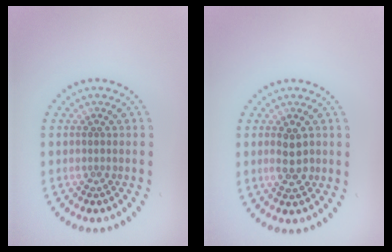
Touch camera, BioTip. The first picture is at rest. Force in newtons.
{"total": 2.0, "press": 2.0, "slide": 0.2}